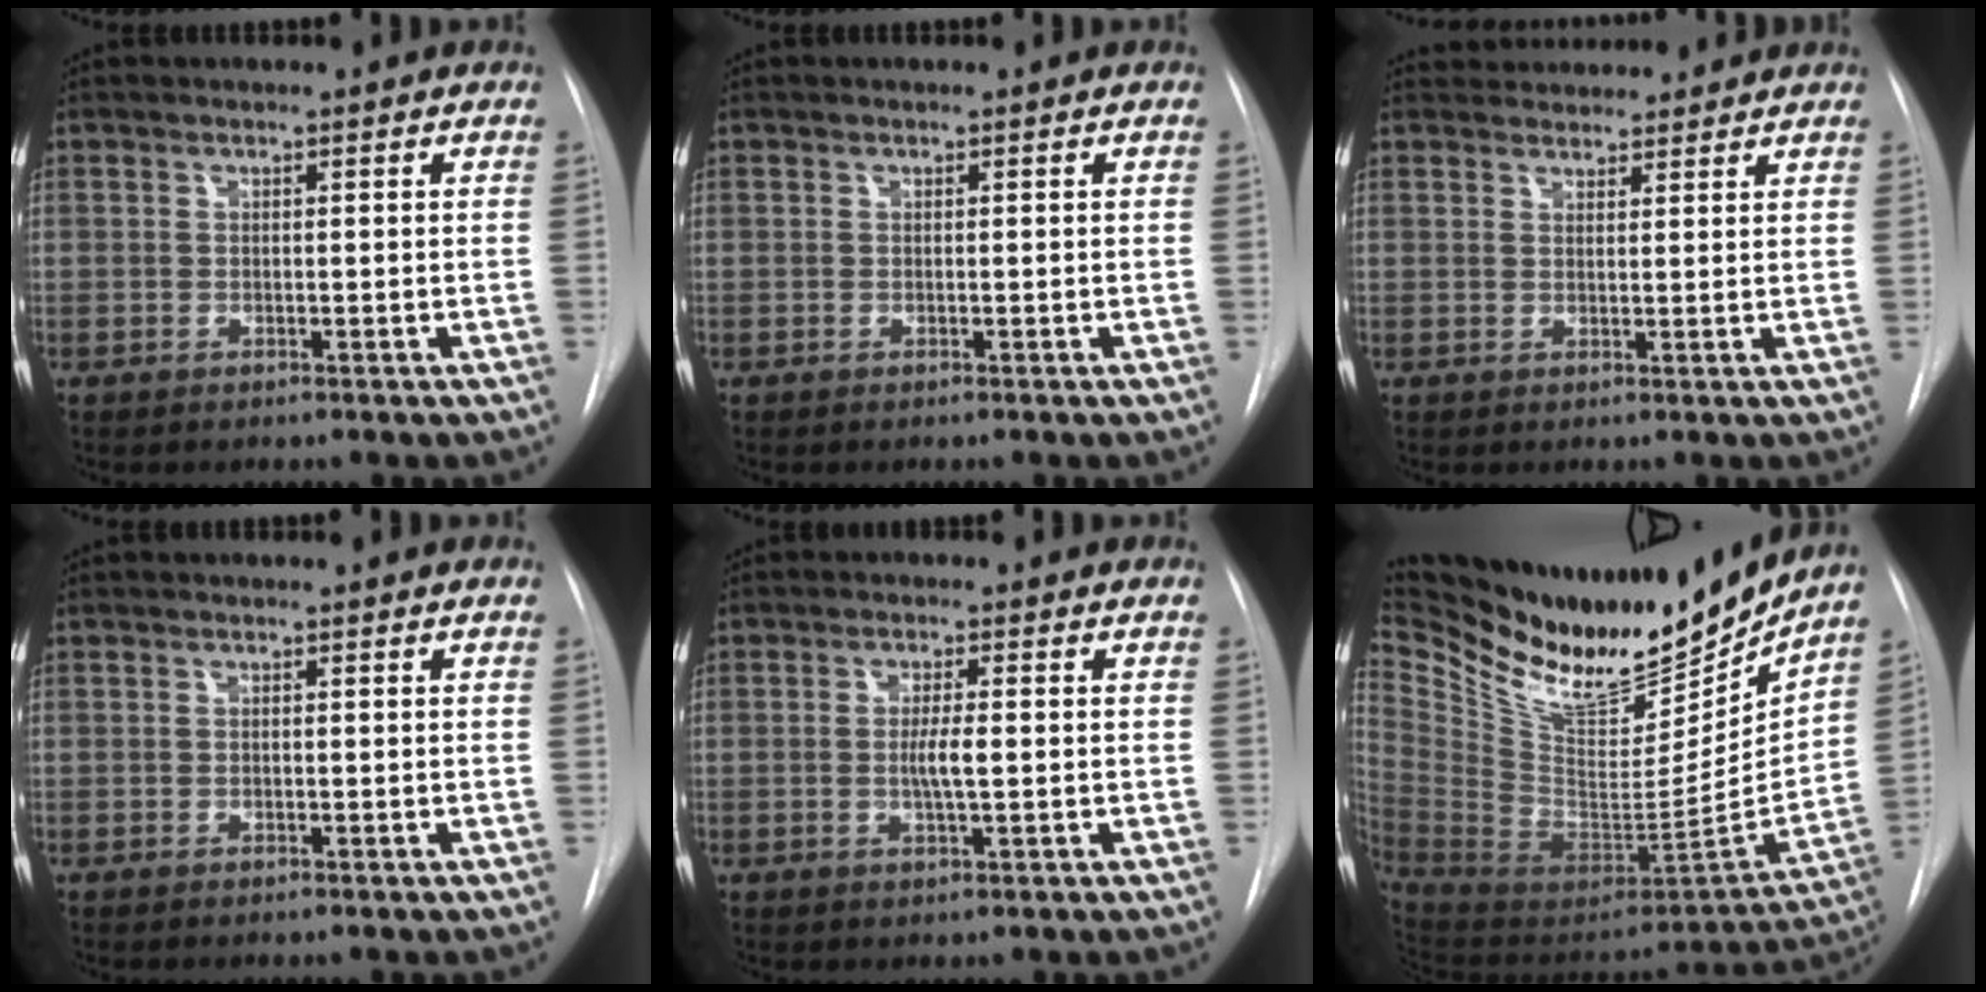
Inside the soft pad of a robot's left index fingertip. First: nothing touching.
{"total": 0.0}
{"total": 6.1, "force": [5.9, 1.5, 0.5], "torque": [-0.001, 0.027, 0.076]}
{"total": 0.0}
{"total": 3.3, "force": [-0.2, 0.3, 3.3], "torque": [-0.062, -0.002, -0.004]}
{"total": 28.9, "force": [25.1, 7.6, 12.1], "torque": [-0.242, -0.064, 0.402]}